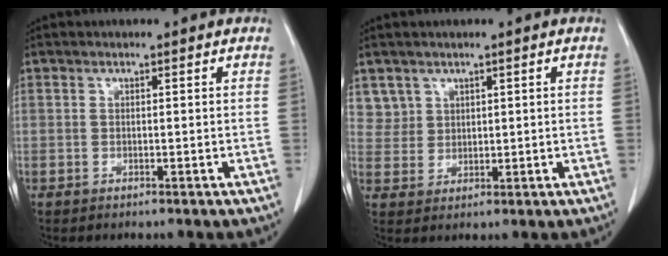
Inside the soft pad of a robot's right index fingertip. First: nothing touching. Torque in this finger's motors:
{"motor_torque": [-0.34, 0.37, -0.16, -0.02]}